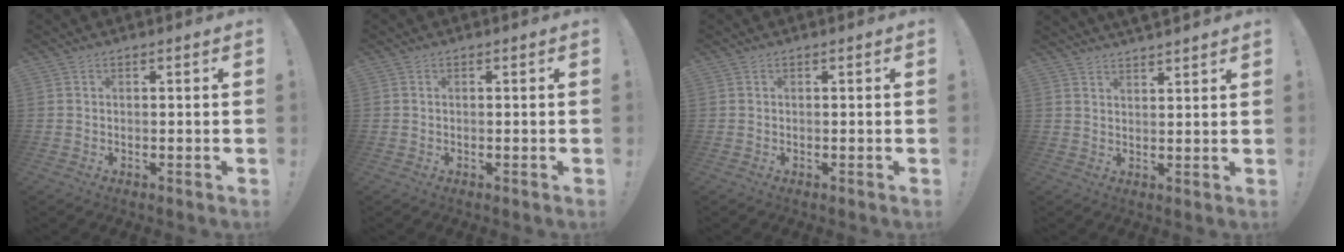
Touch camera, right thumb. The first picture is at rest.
{"total": 0.0}
{"total": 0.0}
{"total": 3.7, "force": [3.6, 0.7, 0.9], "torque": [-0.010, -0.024, 0.065]}